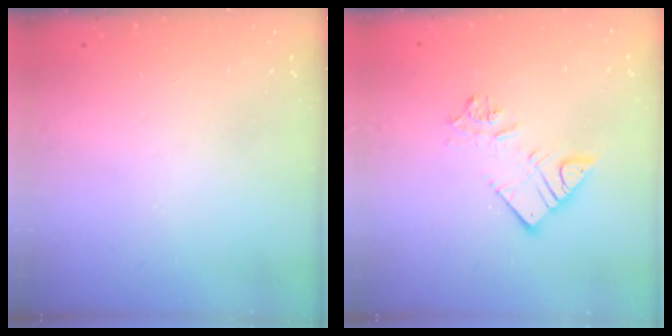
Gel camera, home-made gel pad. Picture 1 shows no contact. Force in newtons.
{"total": 8.6, "press": 8.6, "slide": 0.5}